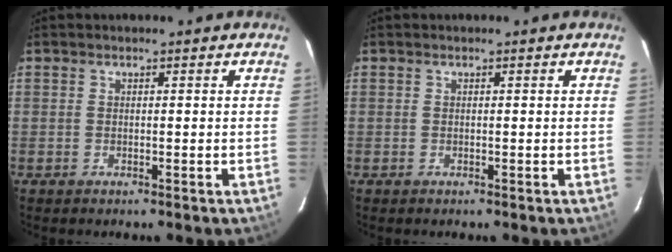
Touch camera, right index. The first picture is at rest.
{"total": 0.0}